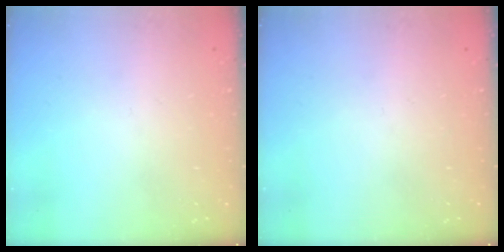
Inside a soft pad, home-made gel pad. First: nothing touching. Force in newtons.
{"total": 0.0}